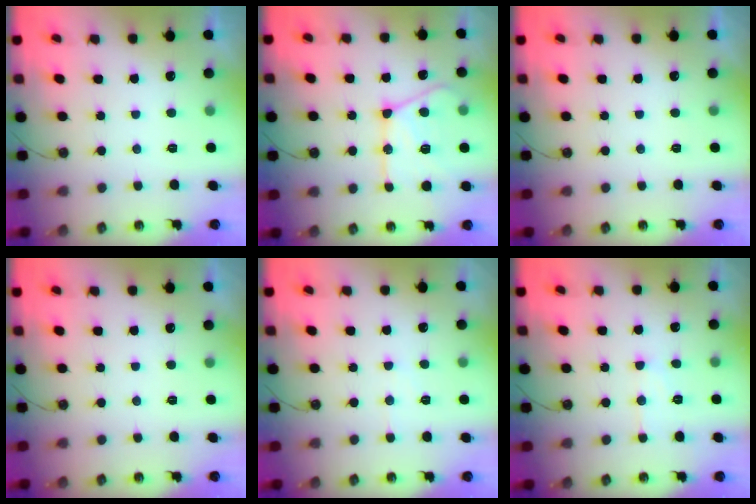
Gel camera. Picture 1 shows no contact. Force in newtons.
{"total": 18.6, "press": 18.5, "slide": 1.7}
{"total": 0.0}
{"total": 0.0}
{"total": 3.4, "press": 3.4, "slide": 0.5}
{"total": 7.6, "press": 7.6, "slide": 0.3}